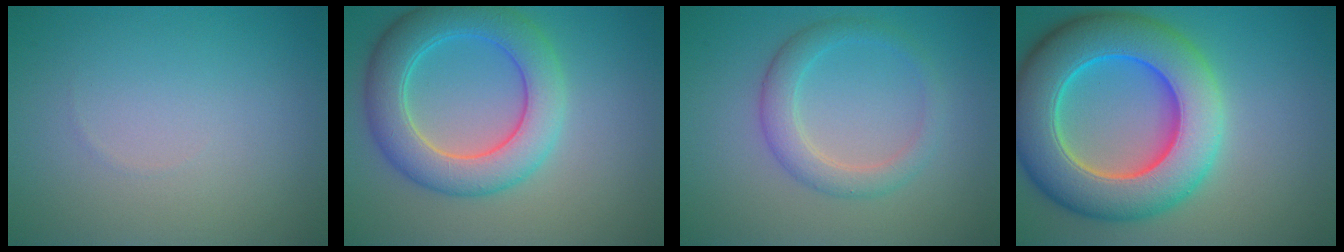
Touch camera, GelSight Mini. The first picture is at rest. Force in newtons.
{"total": 6.8, "press": 6.8, "slide": 0.3}
{"total": 3.0, "press": 3.0, "slide": 0.1}
{"total": 12.0, "press": 12.0, "slide": 0.4}